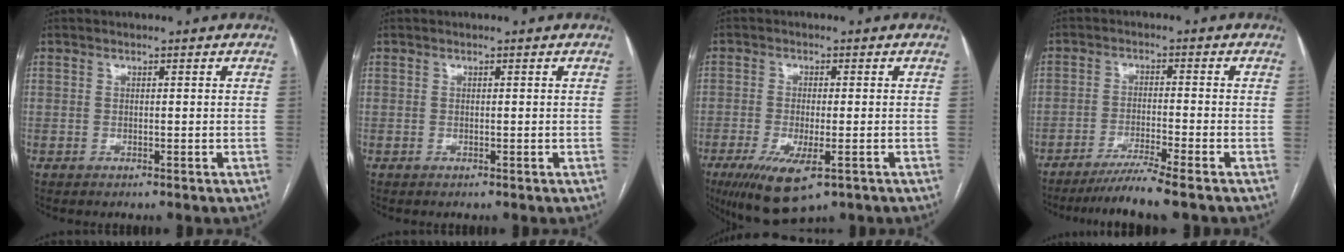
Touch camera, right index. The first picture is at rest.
{"total": 0.0}
{"total": 9.3, "force": [-4.9, 2.6, 7.5], "torque": [-0.132, -0.024, -0.075]}
{"total": 6.0, "force": [-4.9, -1.7, 3.0], "torque": [-0.050, -0.022, -0.088]}